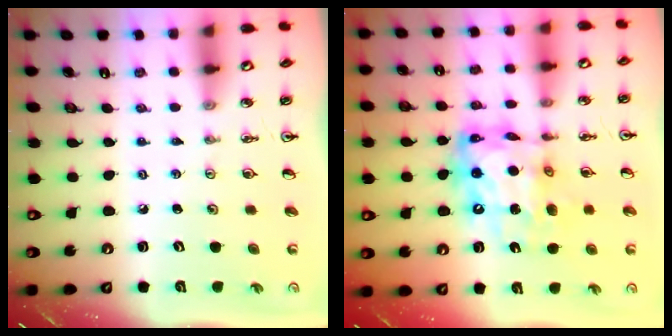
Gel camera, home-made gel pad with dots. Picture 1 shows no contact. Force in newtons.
{"total": 14.6, "press": 14.5, "slide": 1.3}